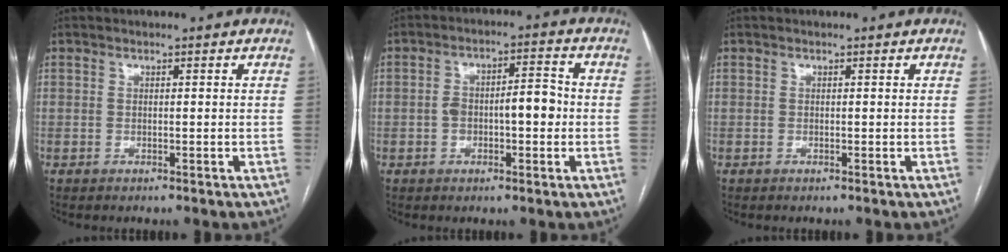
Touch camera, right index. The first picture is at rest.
{"total": 6.9, "force": [-0.7, 2.6, 6.3], "torque": [-0.111, 0.024, -0.011]}
{"total": 0.0}